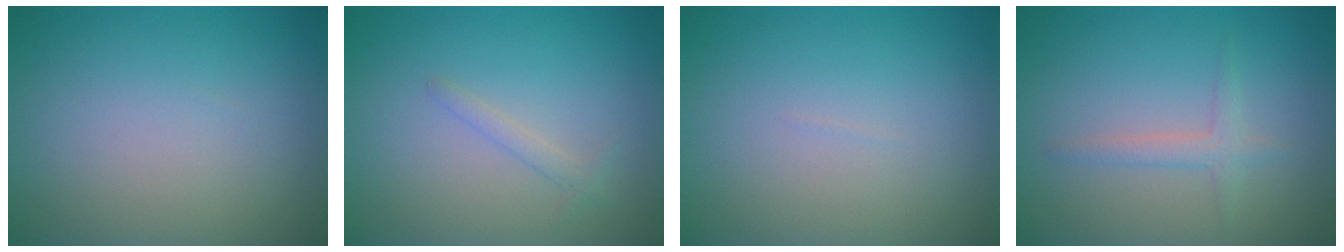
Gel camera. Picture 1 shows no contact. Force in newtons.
{"total": 1.1, "press": 1.1, "slide": 0.1}
{"total": 0.0}
{"total": 1.6, "press": 1.6, "slide": 0.1}